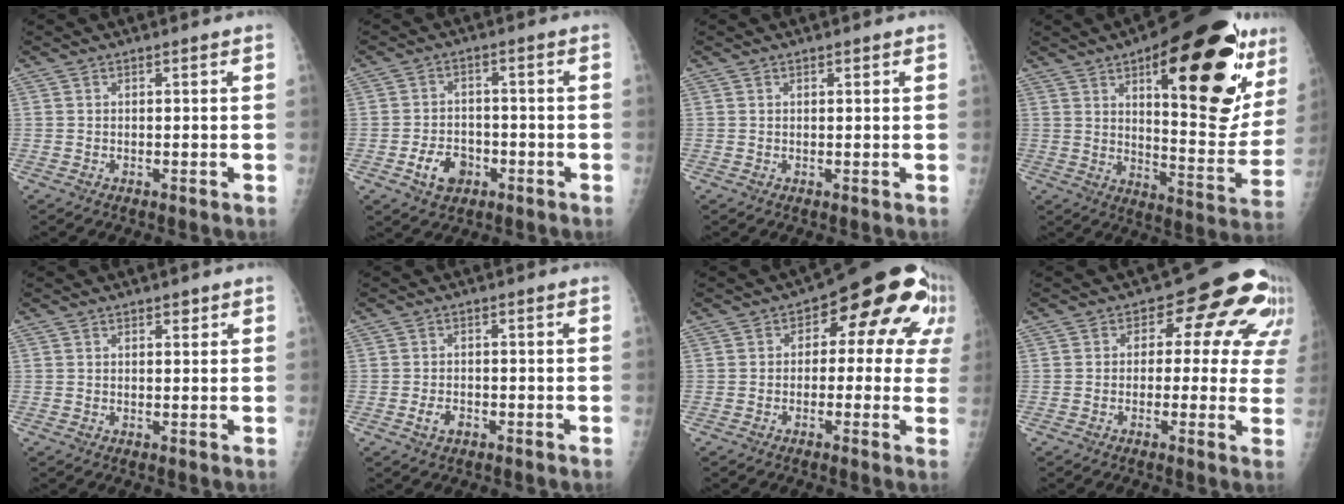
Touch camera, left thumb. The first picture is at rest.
{"total": 6.4, "force": [-2.8, 4.6, 3.4], "torque": [-0.040, 0.019, -0.045]}
{"total": 0.8, "force": [0.4, 0.3, 0.6], "torque": [-0.006, -0.001, 0.006]}
{"total": 30.7, "force": [13.5, 10.9, 25.3], "torque": [-0.299, -0.033, 0.196]}
{"total": 1.4, "force": [0.9, 0.7, 0.8], "torque": [-0.003, -0.004, 0.011]}
{"total": 2.6, "force": [-1.2, 1.7, 1.6], "torque": [-0.029, 0.008, -0.020]}
{"total": 13.7, "force": [3.8, 8.1, 10.4], "torque": [-0.068, 0.018, 0.033]}
{"total": 13.7, "force": [5.4, 8.8, 9.0], "torque": [-0.051, -0.001, 0.041]}